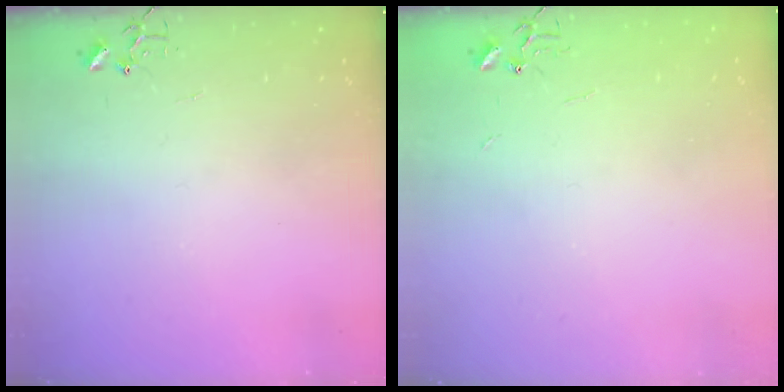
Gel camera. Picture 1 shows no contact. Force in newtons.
{"total": 2.2, "press": 2.2, "slide": 0.3}